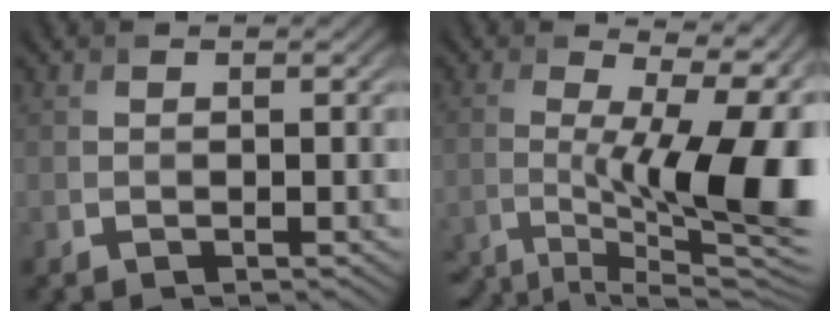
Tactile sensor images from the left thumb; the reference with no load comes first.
{"total": 14.9, "force": [-3.8, 3.9, 13.9], "torque": [-0.197, -0.015, -0.053]}